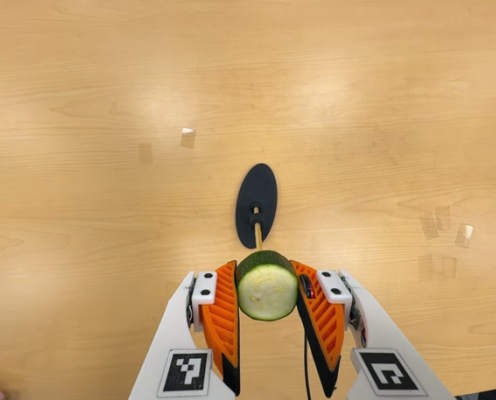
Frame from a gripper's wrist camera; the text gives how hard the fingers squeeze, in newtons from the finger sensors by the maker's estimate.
{"total": 11.4, "left": 11.8, "right": 11.0}